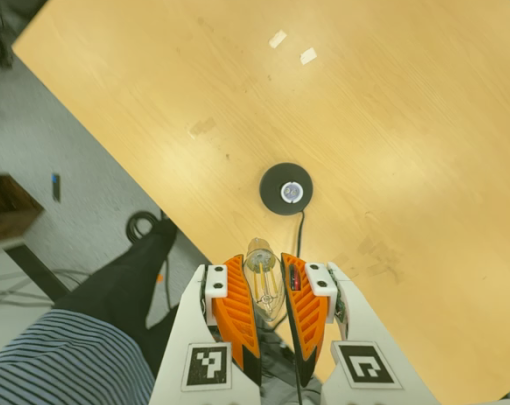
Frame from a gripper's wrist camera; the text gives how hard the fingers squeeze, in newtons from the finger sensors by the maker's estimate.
{"total": 20.7, "left": 24.3, "right": 17.1}